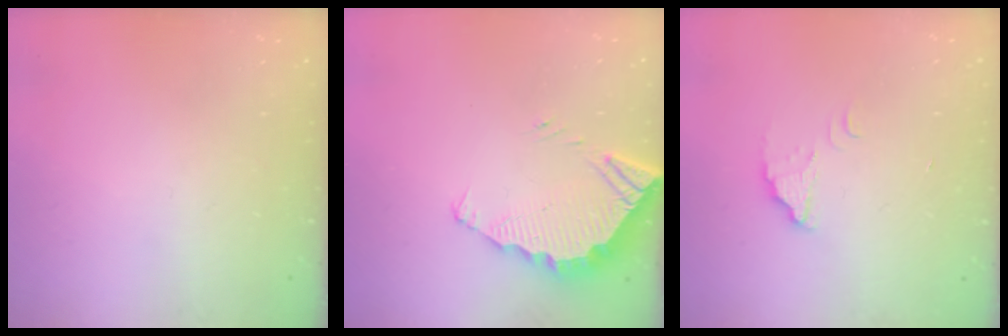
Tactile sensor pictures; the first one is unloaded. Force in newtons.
{"total": 4.4, "press": 4.4, "slide": 0.2}
{"total": 2.1, "press": 2.1, "slide": 0.1}